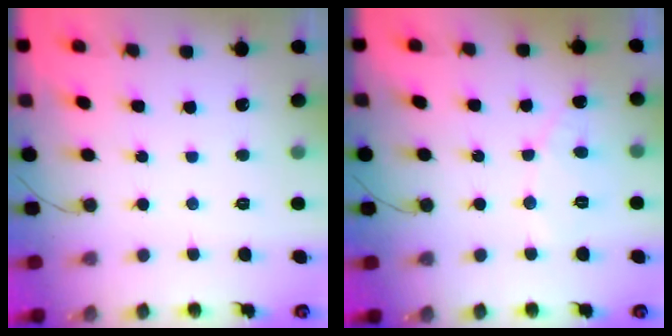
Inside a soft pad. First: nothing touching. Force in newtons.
{"total": 5.5, "press": 5.5, "slide": 0.4}